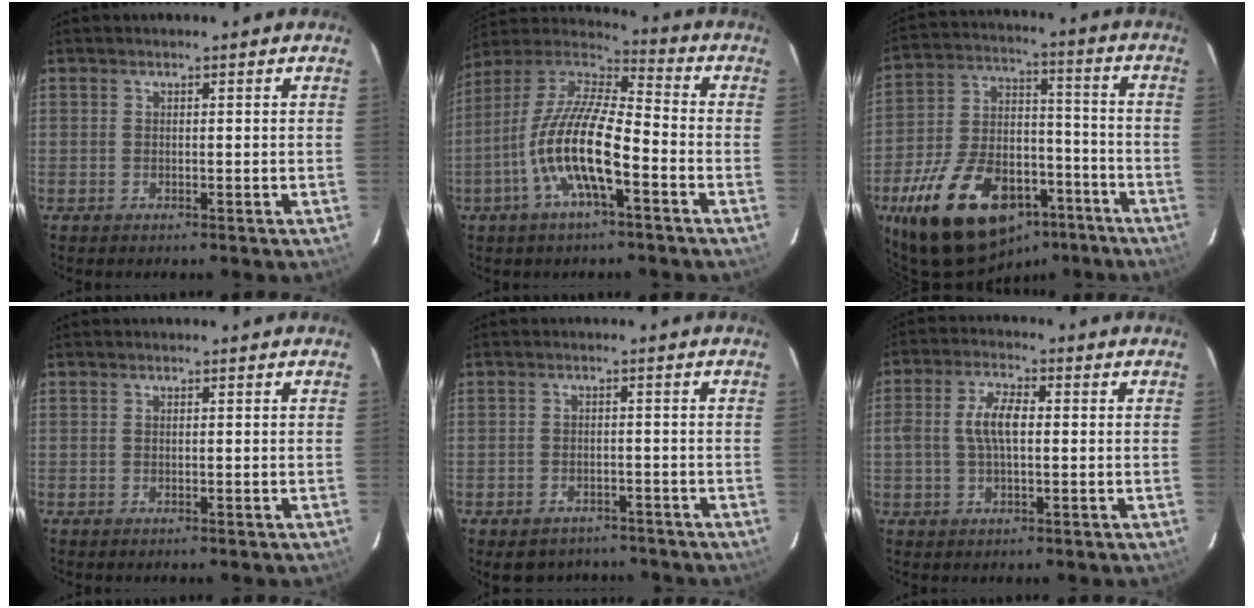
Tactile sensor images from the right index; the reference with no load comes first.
{"total": 15.5, "force": [-5.7, 3.9, 13.8], "torque": [-0.271, -0.006, -0.116]}
{"total": 24.7, "force": [-14.9, 13.1, 14.7], "torque": [-0.281, 0.014, -0.224]}
{"total": 0.0}
{"total": 7.0, "force": [-5.6, 3.9, 1.9], "torque": [-0.044, 0.005, -0.072]}
{"total": 6.3, "force": [0.1, 2.8, 5.6], "torque": [-0.110, 0.012, 0.003]}